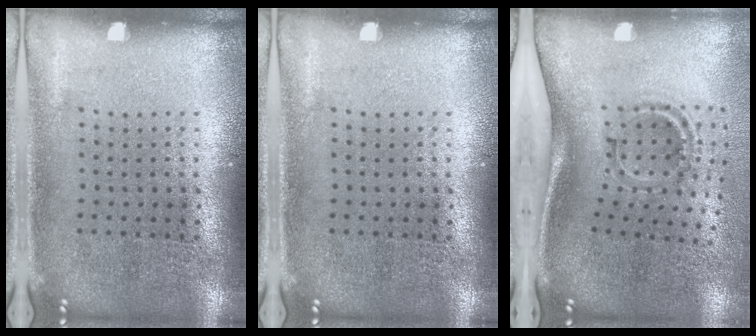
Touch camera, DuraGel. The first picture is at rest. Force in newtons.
{"total": 0.0}
{"total": 2.0, "press": 1.1, "slide": 1.6}